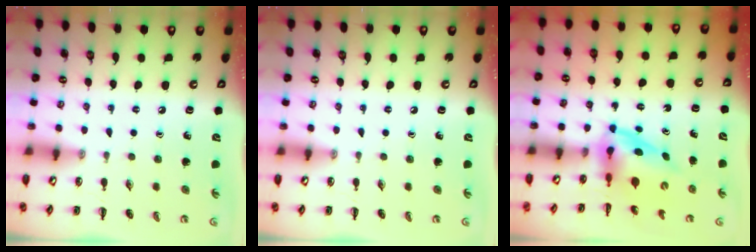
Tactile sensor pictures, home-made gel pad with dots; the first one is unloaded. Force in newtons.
{"total": 0.0}
{"total": 3.7, "press": 3.7, "slide": 0.6}